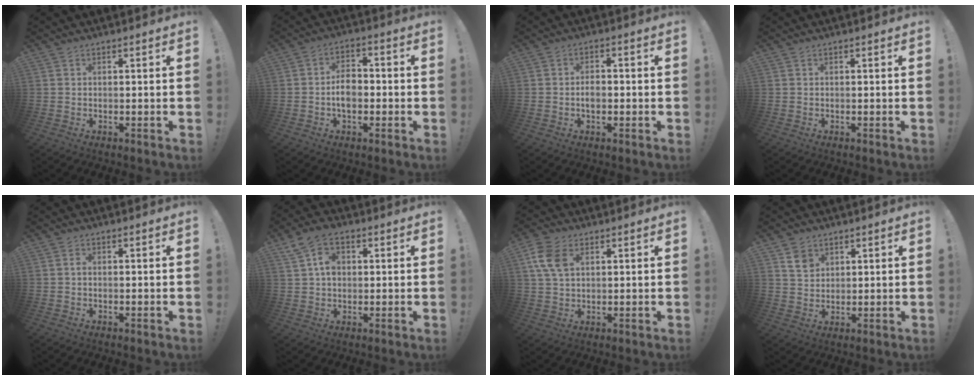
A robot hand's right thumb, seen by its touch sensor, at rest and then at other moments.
{"total": 6.9, "force": [-1.6, 4.8, 4.8], "torque": [-0.079, 0.008, -0.033]}
{"total": 3.1, "force": [-1.1, 2.0, 2.1], "torque": [-0.028, 0.004, -0.022]}
{"total": 0.0}
{"total": 0.7, "force": [-0.3, 0.4, 0.5], "torque": [-0.010, 0.003, -0.006]}
{"total": 8.3, "force": [2.5, 5.8, 5.4], "torque": [-0.086, 0.005, 0.051]}
{"total": 9.1, "force": [3.0, 5.9, 6.2], "torque": [-0.122, -0.001, 0.057]}
{"total": 5.7, "force": [3.4, 4.3, 1.6], "torque": [-0.005, -0.020, 0.062]}